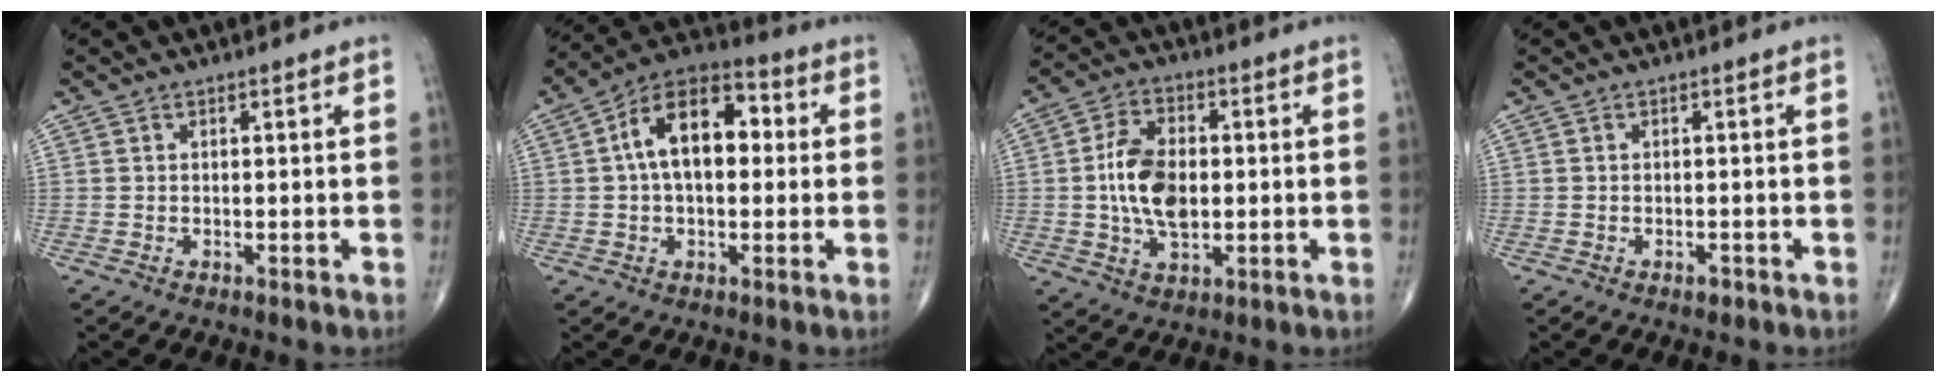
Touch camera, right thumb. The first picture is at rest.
{"total": 14.1, "force": [1.8, 8.2, 11.4], "torque": [-0.172, 0.034, 0.017]}
{"total": 11.0, "force": [-0.1, 6.6, 8.8], "torque": [-0.153, 0.005, -0.003]}
{"total": 1.1, "force": [-0.7, 0.5, 0.6], "torque": [-0.005, 0.000, -0.012]}